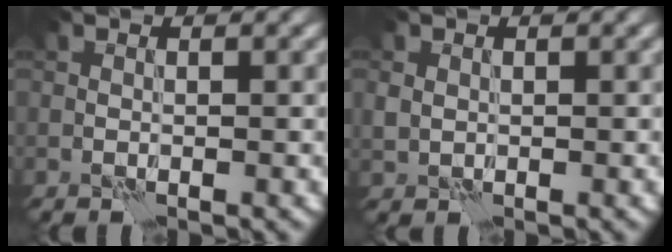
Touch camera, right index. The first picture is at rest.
{"total": 1.2, "force": [0.2, 1.1, 0.5], "torque": [-0.013, 0.002, 0.005]}